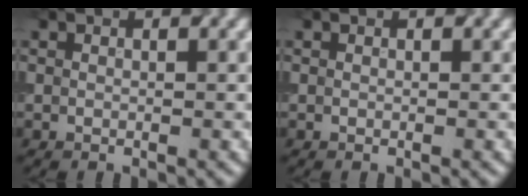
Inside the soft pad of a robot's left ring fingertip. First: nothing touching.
{"total": 0.0}